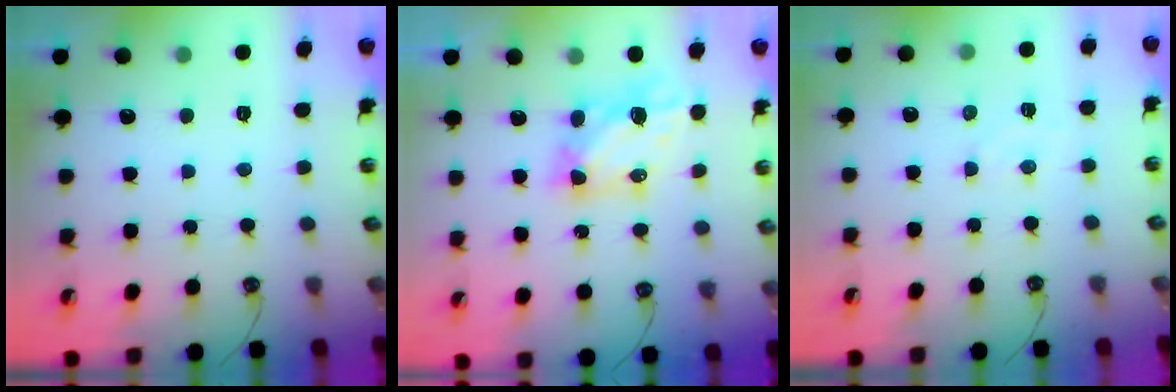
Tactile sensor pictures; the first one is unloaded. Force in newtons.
{"total": 5.4, "press": 5.4, "slide": 0.4}
{"total": 5.8, "press": 5.8, "slide": 0.8}